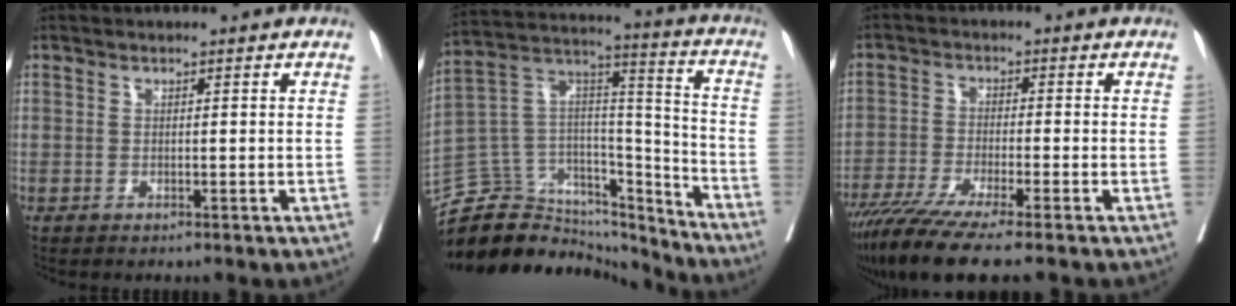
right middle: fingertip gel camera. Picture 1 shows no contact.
{"total": 22.7, "force": [-21.1, 7.0, 4.5], "torque": [-0.110, 0.057, -0.341]}
{"total": 10.0, "force": [-7.5, 0.0, 6.6], "torque": [-0.108, -0.027, -0.128]}